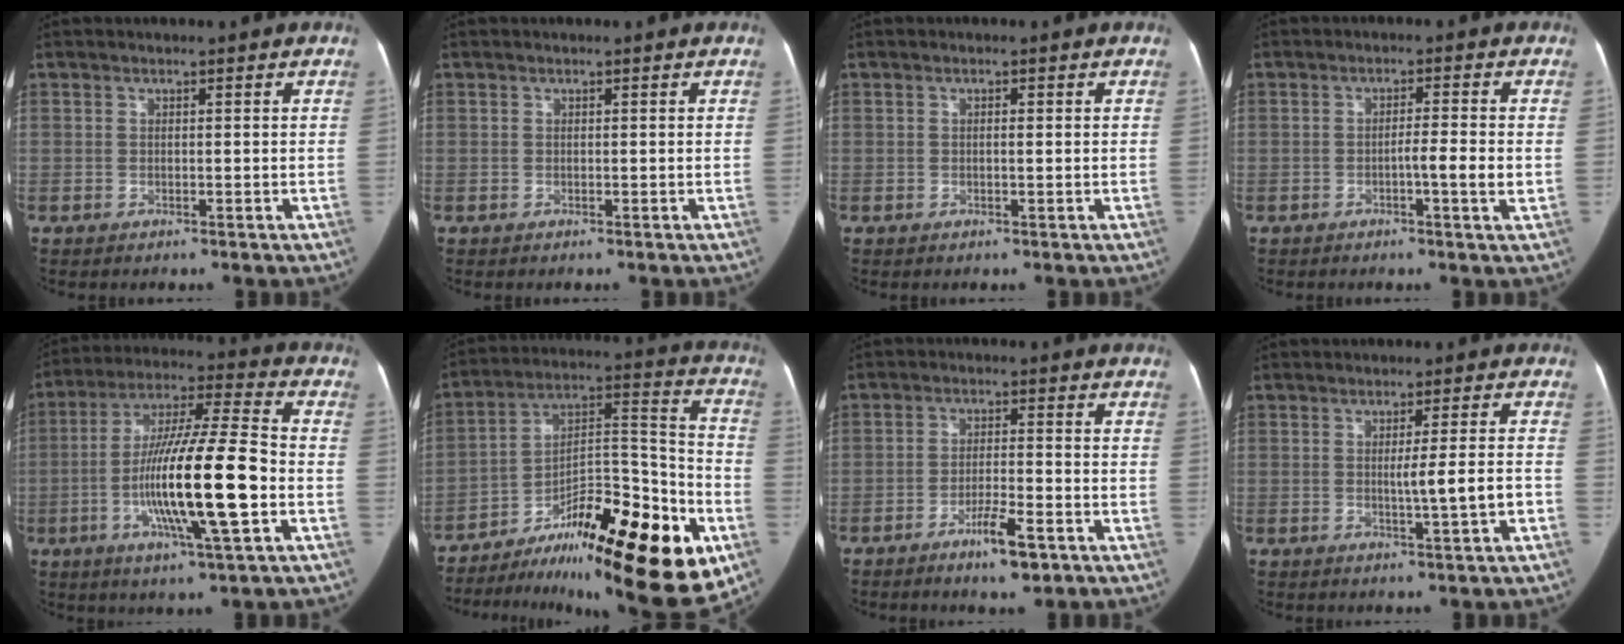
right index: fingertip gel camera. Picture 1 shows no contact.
{"total": 0.0}
{"total": 0.7, "force": [0.1, 0.1, 0.7], "torque": [-0.013, 0.000, 0.000]}
{"total": 3.9, "force": [-0.9, -0.3, 3.8], "torque": [-0.058, -0.001, -0.016]}
{"total": 18.4, "force": [-4.3, 1.1, 17.8], "torque": [-0.326, -0.005, -0.077]}
{"total": 26.0, "force": [-14.2, 5.8, 21.0], "torque": [-0.252, 0.025, -0.210]}
{"total": 6.4, "force": [-3.7, 1.0, 5.0], "torque": [-0.091, -0.006, -0.060]}
{"total": 4.9, "force": [-1.2, -0.6, 4.8], "torque": [-0.072, -0.006, -0.016]}